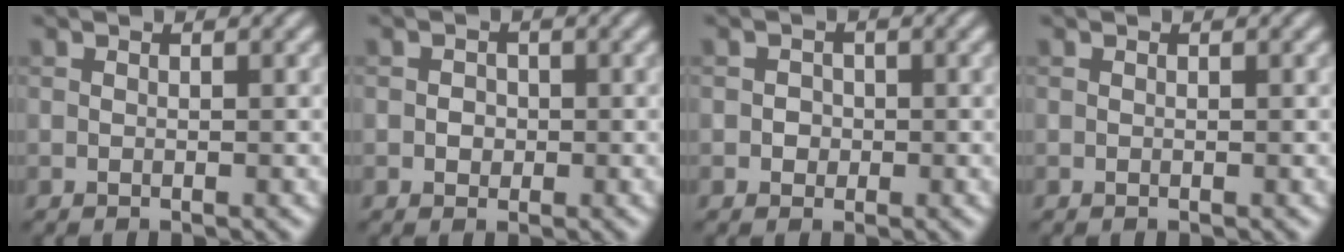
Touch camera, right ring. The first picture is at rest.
{"total": 1.1, "force": [-0.2, 1.0, 0.4], "torque": [-0.001, 0.001, -0.005]}
{"total": 1.1, "force": [-0.2, 1.0, 0.3], "torque": [0.005, 0.001, -0.005]}
{"total": 0.0}